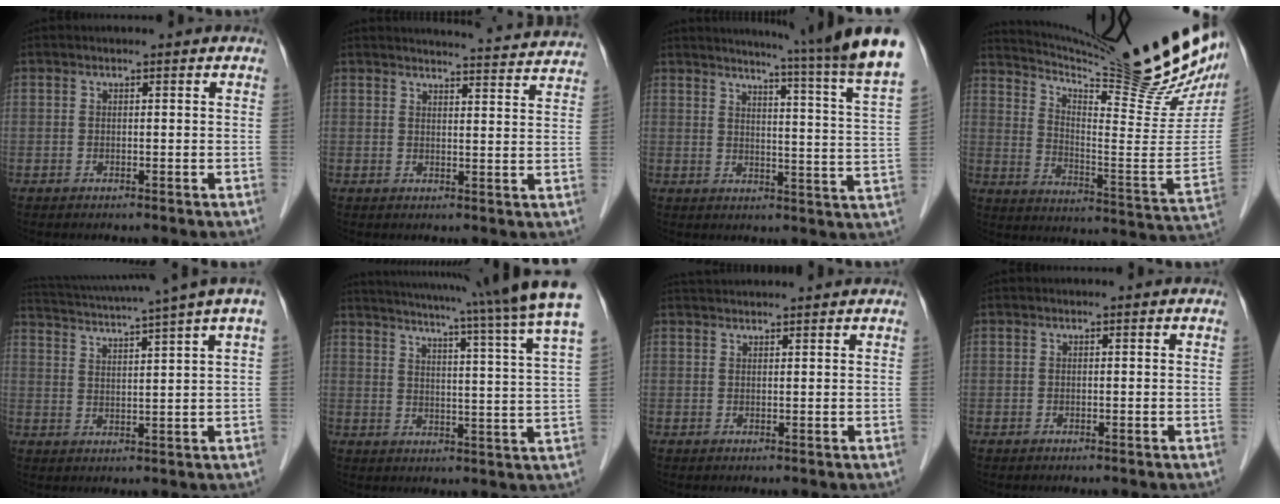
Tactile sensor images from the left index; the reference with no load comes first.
{"total": 13.2, "force": [13.0, 0.0, 2.3], "torque": [-0.020, -0.033, 0.134]}
{"total": 18.0, "force": [15.6, -2.9, 8.5], "torque": [-0.124, -0.083, 0.178]}
{"total": 27.7, "force": [24.4, 1.0, 13.1], "torque": [-0.205, -0.103, 0.325]}
{"total": 12.8, "force": [10.6, -2.1, 6.9], "torque": [-0.125, -0.004, 0.149]}
{"total": 23.6, "force": [20.5, -2.1, 11.5], "torque": [-0.184, -0.057, 0.249]}
{"total": 5.3, "force": [5.2, -0.2, 1.3], "torque": [-0.019, 0.037, 0.074]}
{"total": 0.0}